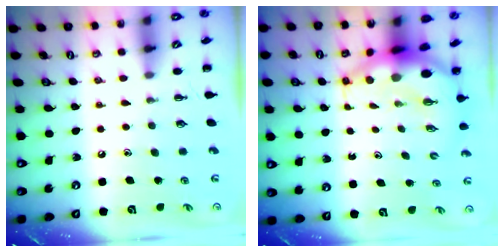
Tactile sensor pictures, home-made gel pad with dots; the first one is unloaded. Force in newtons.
{"total": 7.5, "press": 7.2, "slide": 2.1}